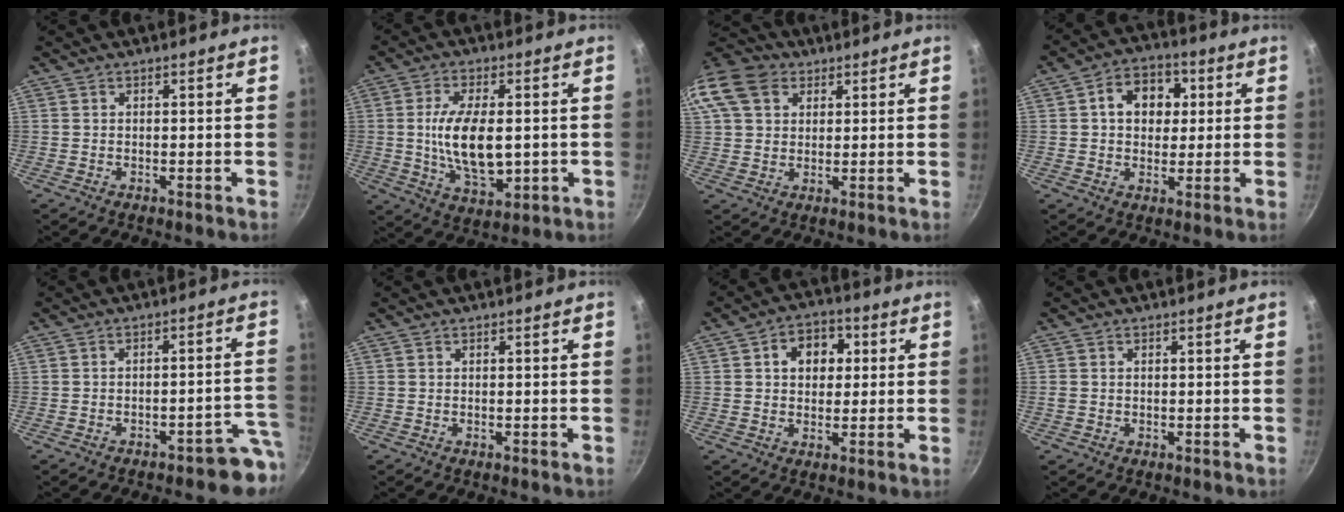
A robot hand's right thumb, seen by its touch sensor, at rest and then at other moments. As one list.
[{"total": 12.8, "force": [-0.1, 6.4, 11.1], "torque": [-0.191, -0.002, 0.006]}, {"total": 17.1, "force": [6.9, 12.9, 8.9], "torque": [-0.198, 0.029, 0.121]}, {"total": 10.0, "force": [2.1, 7.7, 6.0], "torque": [-0.057, 0.011, 0.021]}, {"total": 5.8, "force": [-4.1, 2.2, 3.4], "torque": [0.007, 0.048, -0.051]}, {"total": 0.0}, {"total": 8.4, "force": [2.0, 6.4, 5.0], "torque": [-0.036, 0.009, 0.020]}, {"total": 1.1, "force": [0.0, 1.0, 0.6], "torque": [-0.012, 0.003, 0.001]}]